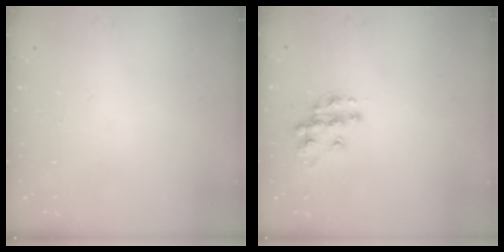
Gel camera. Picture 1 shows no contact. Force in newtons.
{"total": 11.8, "press": 11.8, "slide": 0.7}